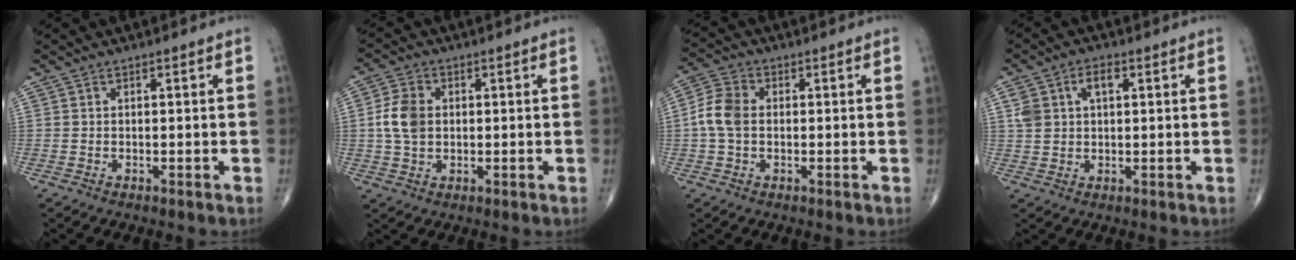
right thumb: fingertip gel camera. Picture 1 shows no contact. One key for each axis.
{"total": 6.5, "fx": 0.4, "fy": 4.7, "fz": 4.5, "tx": -0.087, "ty": 0.005, "tz": 0.007}
{"total": 6.3, "fx": -0.1, "fy": 4.4, "fz": 4.5, "tx": -0.100, "ty": 0.017, "tz": -0.009}
{"total": 6.1, "fx": 1.9, "fy": 3.8, "fz": 4.3, "tx": -0.074, "ty": 0.010, "tz": 0.038}